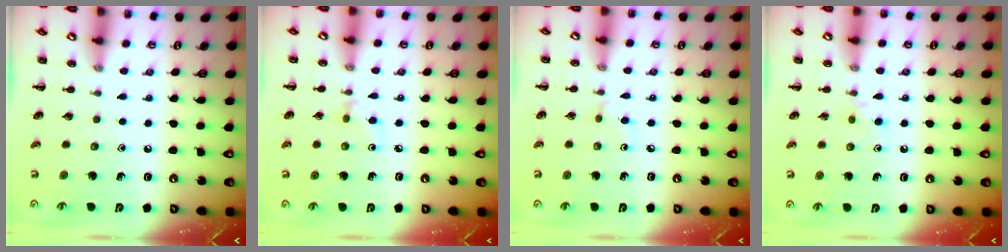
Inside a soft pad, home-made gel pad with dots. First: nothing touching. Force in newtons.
{"total": 3.7, "press": 3.4, "slide": 1.4}
{"total": 2.6, "press": 2.4, "slide": 1.1}
{"total": 2.8, "press": 2.6, "slide": 1.1}